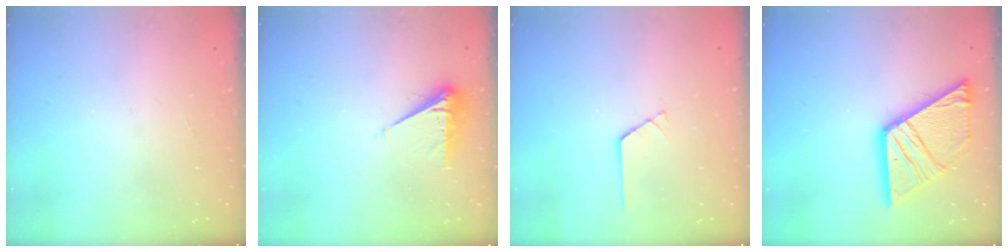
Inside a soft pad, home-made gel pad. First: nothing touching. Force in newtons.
{"total": 5.7, "press": 5.7, "slide": 0.5}
{"total": 0.7, "press": 0.6, "slide": 0.1}
{"total": 18.9, "press": 18.8, "slide": 1.9}